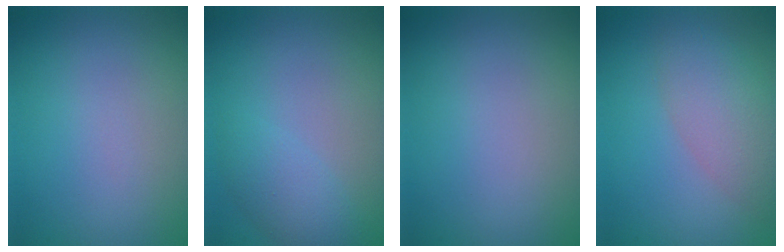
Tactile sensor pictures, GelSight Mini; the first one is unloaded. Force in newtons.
{"total": 2.5, "press": 2.5, "slide": 0.1}
{"total": 0.0}
{"total": 4.9, "press": 4.8, "slide": 0.6}